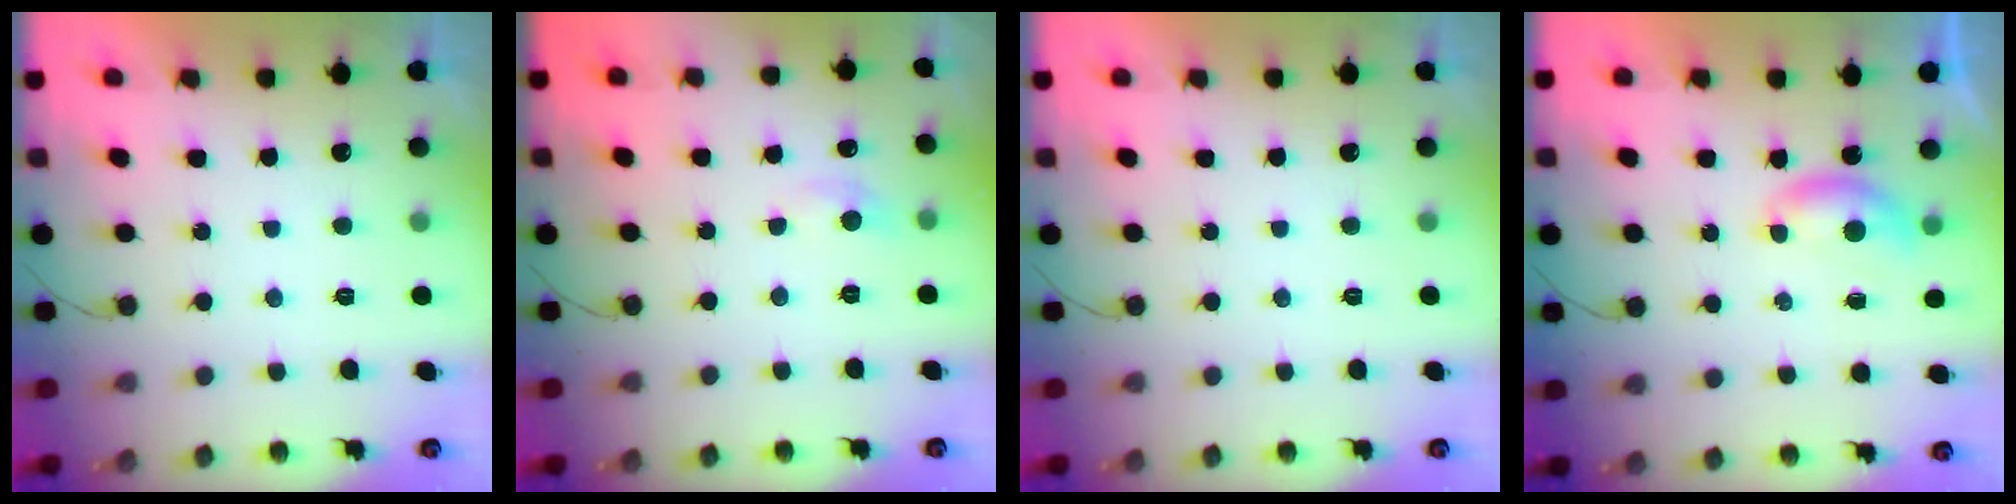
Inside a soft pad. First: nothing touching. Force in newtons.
{"total": 4.9, "press": 4.9, "slide": 0.6}
{"total": 0.0}
{"total": 4.8, "press": 4.8, "slide": 0.4}